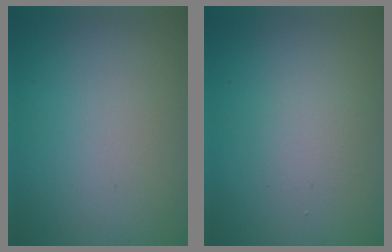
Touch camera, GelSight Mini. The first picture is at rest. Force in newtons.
{"total": 1.6, "press": 1.6, "slide": 0.1}